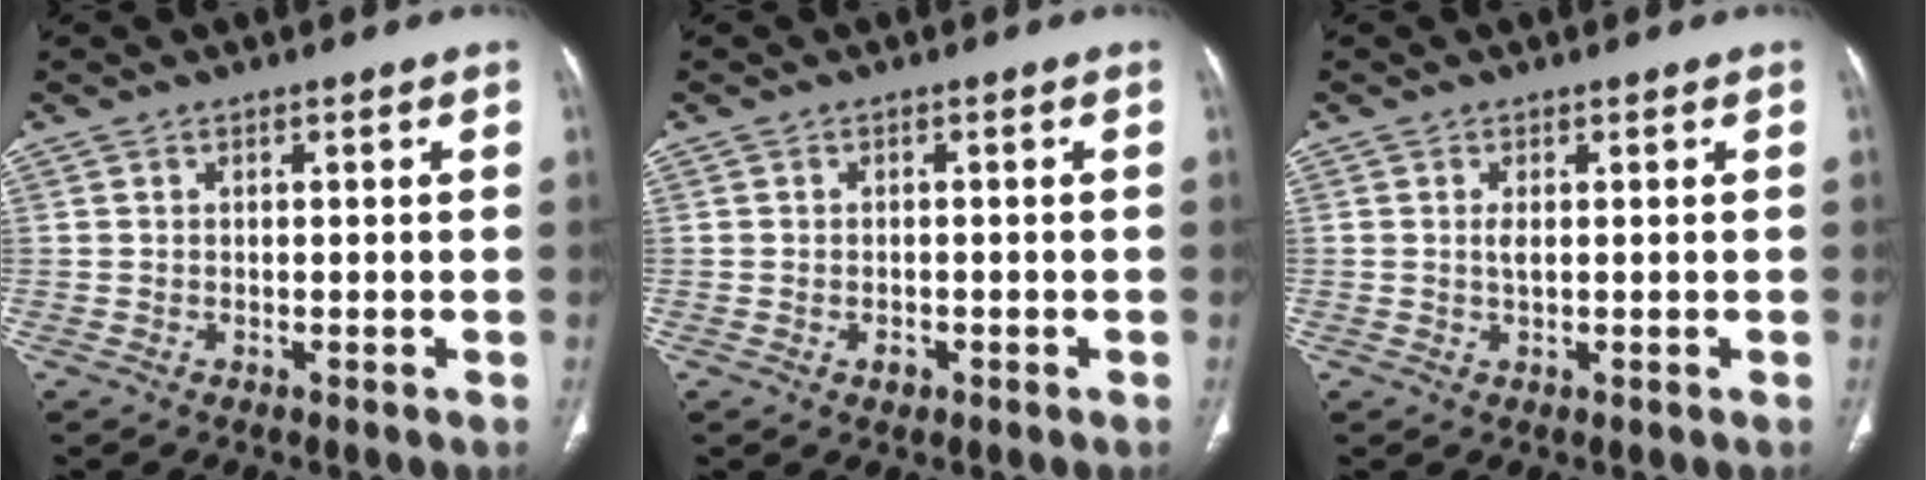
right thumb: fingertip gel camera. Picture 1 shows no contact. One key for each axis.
{"total": 1.6, "fx": -0.7, "fy": 1.1, "fz": 0.9, "tx": -0.012, "ty": 0.005, "tz": -0.008}
{"total": 1.4, "fx": 0.2, "fy": 0.5, "fz": 1.3, "tx": -0.029, "ty": -0.002, "tz": 0.007}